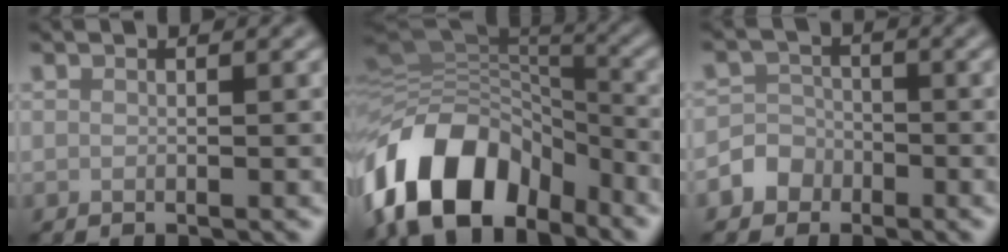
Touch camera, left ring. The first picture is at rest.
{"total": 12.3, "force": [-6.7, 7.8, 6.8], "torque": [-0.128, 0.017, -0.127]}
{"total": 3.0, "force": [-1.6, 2.5, 0.3], "torque": [0.017, 0.007, -0.045]}